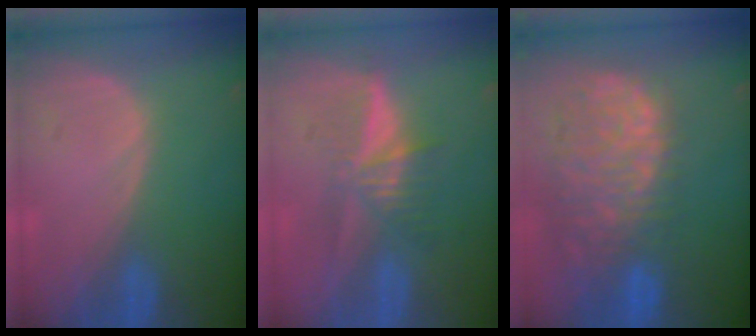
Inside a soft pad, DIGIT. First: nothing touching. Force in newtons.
{"total": 5.2, "press": 5.1, "slide": 0.9}
{"total": 12.9, "press": 10.6, "slide": 7.2}